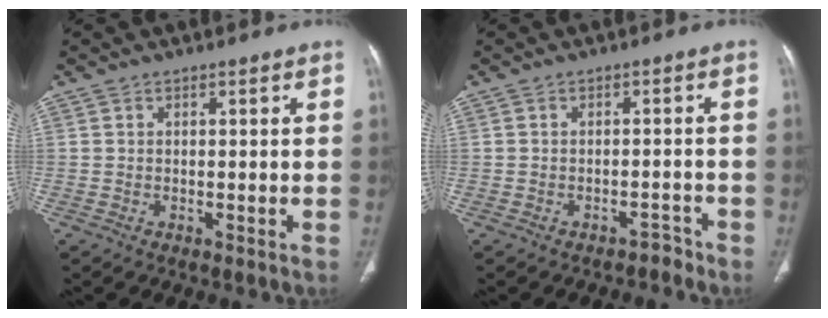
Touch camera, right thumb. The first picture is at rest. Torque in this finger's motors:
{"motor_torque": [0.28, 0.32, -0.23, 0.05, -0.02]}